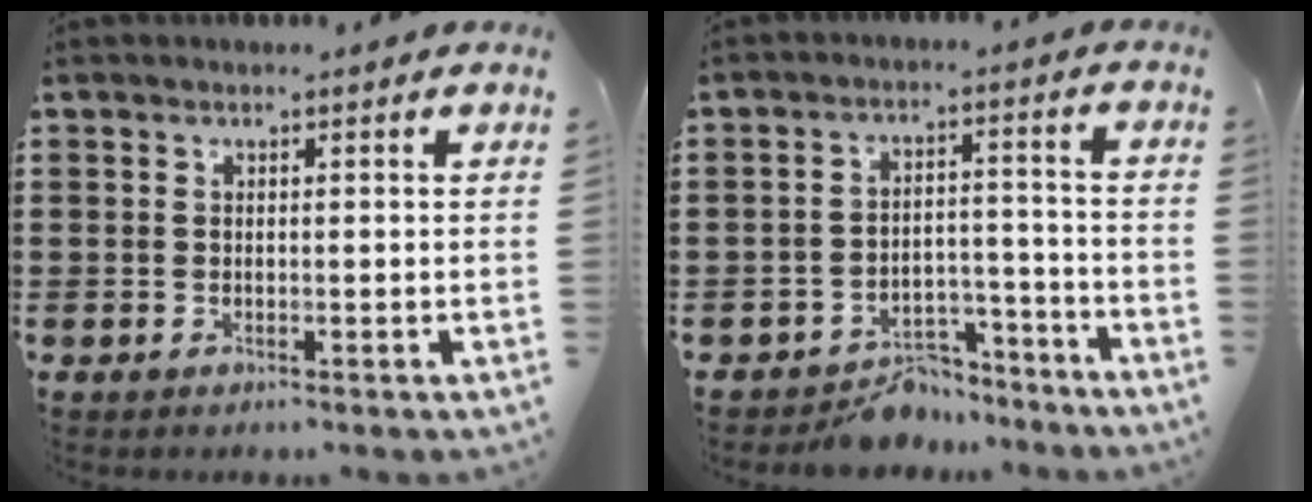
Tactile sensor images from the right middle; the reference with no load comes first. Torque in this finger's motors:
{"motor_torque": [-0.69, 0.12, -0.23, -0.05]}